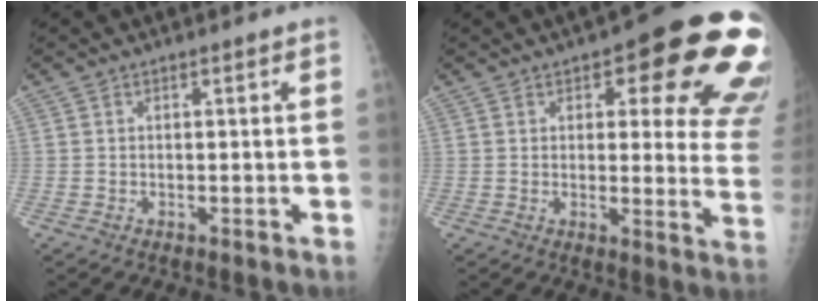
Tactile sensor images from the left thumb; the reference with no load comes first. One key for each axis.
{"total": 20.5, "fx": 9.0, "fy": 7.5, "fz": 16.8, "tx": -0.153, "ty": -0.032, "tz": 0.101}